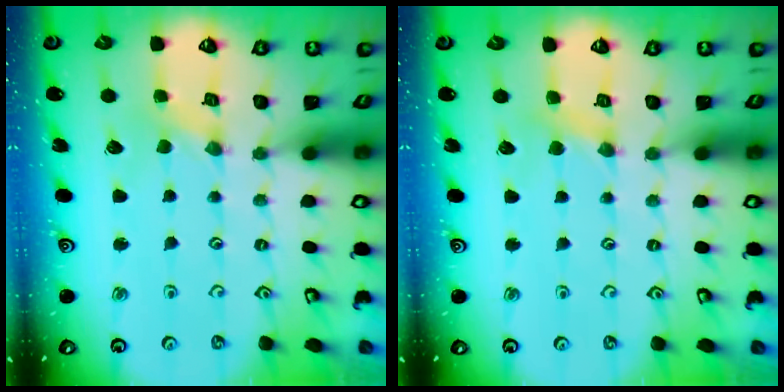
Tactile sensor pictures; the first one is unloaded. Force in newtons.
{"total": 4.5, "press": 4.5, "slide": 0.5}